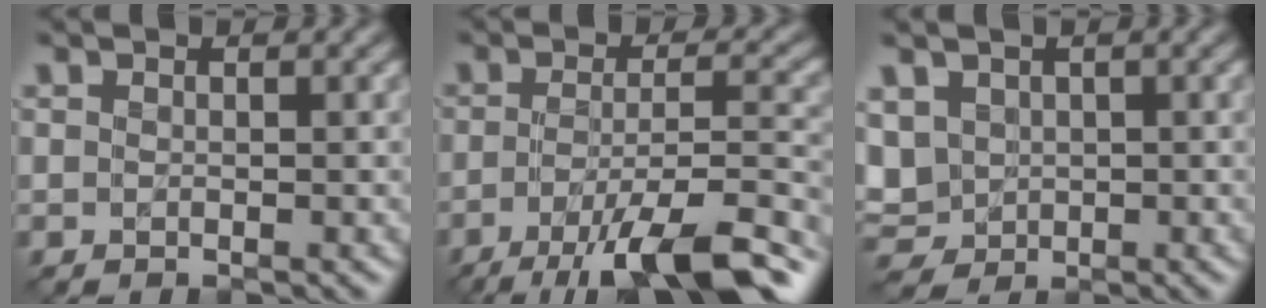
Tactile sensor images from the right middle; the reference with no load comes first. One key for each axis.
{"total": 11.2, "fx": -6.8, "fy": 2.5, "fz": 8.6, "tx": -0.130, "ty": 0.002, "tz": -0.112}
{"total": 4.0, "fx": 0.5, "fy": 3.5, "fz": 2.0, "tx": -0.065, "ty": 0.002, "tz": 0.016}